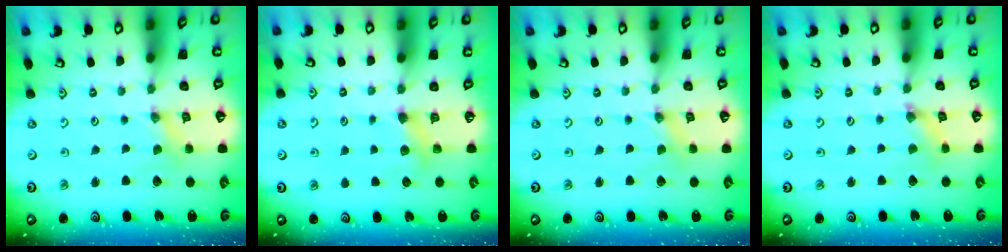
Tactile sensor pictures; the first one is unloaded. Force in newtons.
{"total": 4.4, "press": 4.3, "slide": 0.8}
{"total": 0.0}
{"total": 2.1, "press": 2.1, "slide": 0.4}